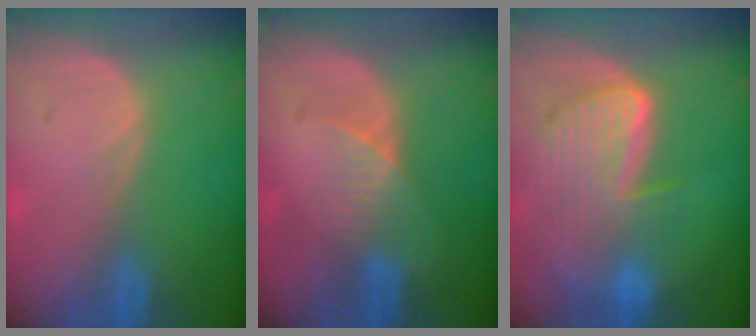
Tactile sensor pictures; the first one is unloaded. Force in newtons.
{"total": 3.6, "press": 3.3, "slide": 1.4}
{"total": 9.8, "press": 8.2, "slide": 5.2}